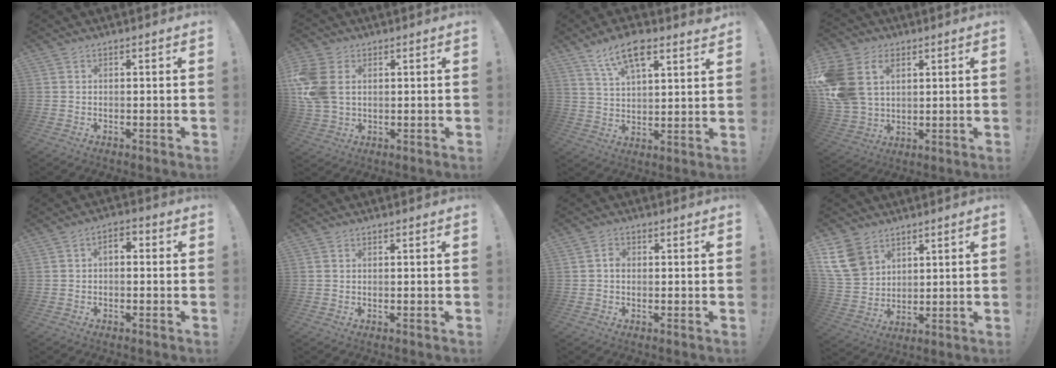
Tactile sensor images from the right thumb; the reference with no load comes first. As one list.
[{"total": 10.9, "force": [2.3, 7.8, 7.2], "torque": [-0.158, -0.004, 0.046]}, {"total": 11.4, "force": [7.4, 4.4, 7.6], "torque": [-0.128, -0.029, 0.130]}, {"total": 15.3, "force": [5.3, 11.4, 8.8], "torque": [-0.185, -0.019, 0.105]}, {"total": 3.2, "force": [-0.9, 2.1, 2.2], "torque": [-0.034, 0.008, -0.019]}, {"total": 0.5, "force": [0.1, 0.5, -0.1], "torque": [-0.001, 0.002, 0.003]}, {"total": 2.1, "force": [-0.2, 1.7, 1.2], "torque": [-0.016, 0.004, -0.006]}, {"total": 12.5, "force": [6.9, 9.0, 5.4], "torque": [-0.101, -0.032, 0.142]}]